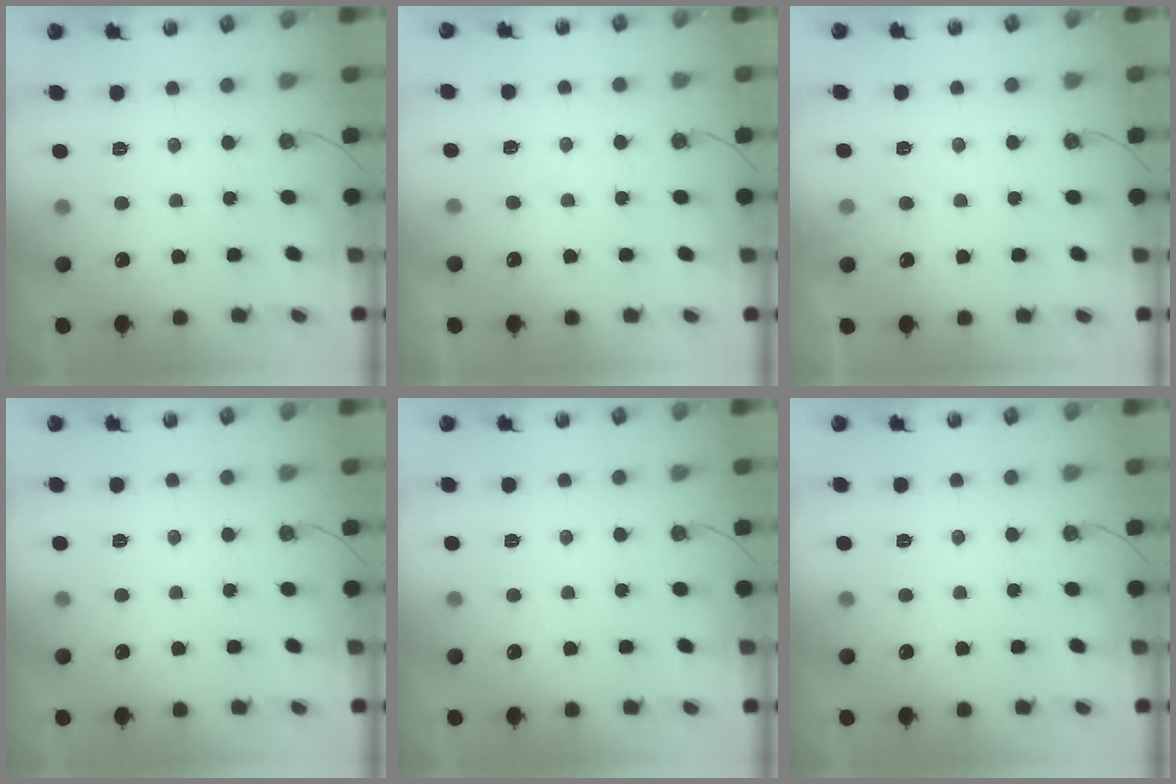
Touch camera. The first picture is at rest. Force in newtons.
{"total": 4.8, "press": 4.8, "slide": 0.7}
{"total": 3.7, "press": 3.7, "slide": 0.6}
{"total": 0.0}
{"total": 0.0}
{"total": 0.0}